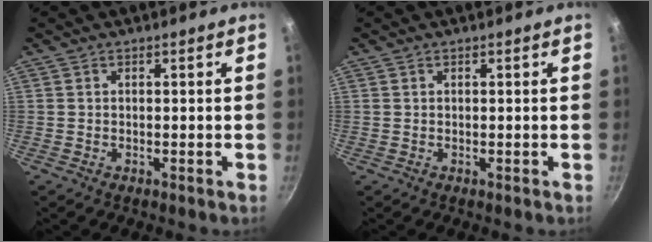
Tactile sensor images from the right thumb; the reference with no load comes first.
{"total": 0.0}